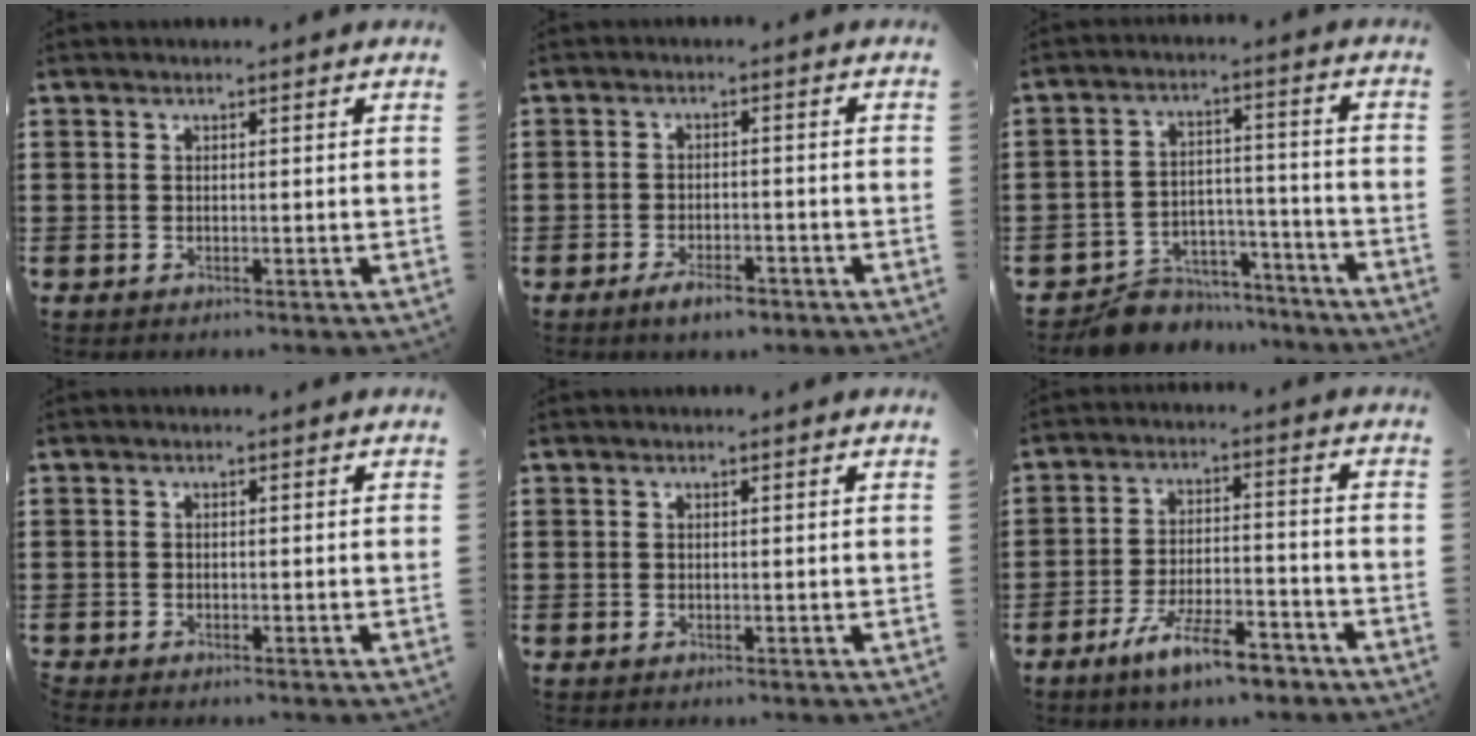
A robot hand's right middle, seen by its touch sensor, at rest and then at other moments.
{"total": 3.4, "force": [-2.5, 1.0, 2.0], "torque": [-0.033, 0.005, -0.045]}
{"total": 7.2, "force": [-7.0, 1.9, 0.4], "torque": [-0.006, 0.024, -0.136]}
{"total": 0.5, "force": [-0.5, 0.1, 0.0], "torque": [0.000, 0.000, -0.011]}
{"total": 0.0}
{"total": 9.0, "force": [-6.9, 1.7, 5.5], "torque": [-0.109, 0.005, -0.131]}